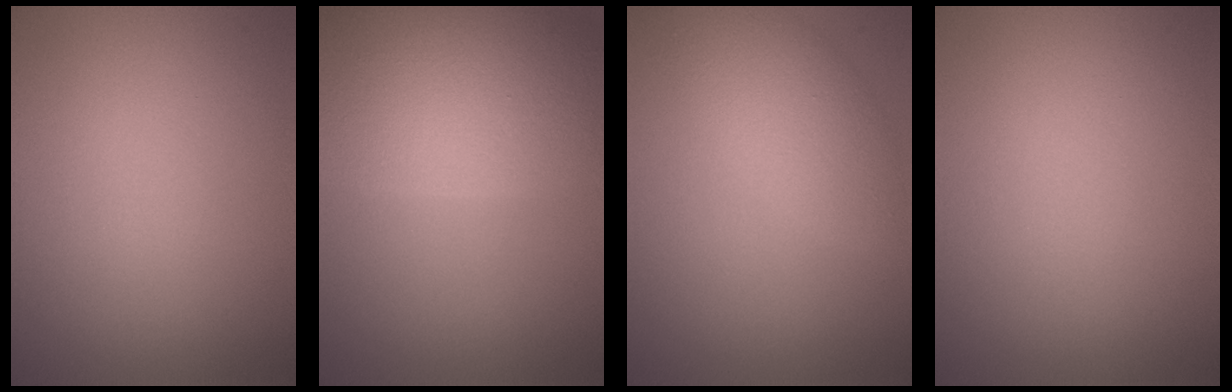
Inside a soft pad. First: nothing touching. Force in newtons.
{"total": 9.4, "press": 9.3, "slide": 0.8}
{"total": 3.9, "press": 3.9, "slide": 0.1}
{"total": 0.0}